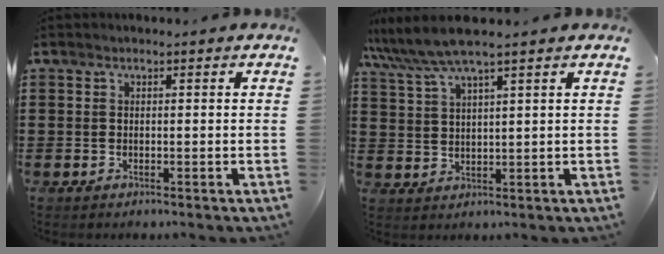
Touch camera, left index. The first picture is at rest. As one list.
[{"total": 5.7, "force": [4.4, 0.3, 3.6], "torque": [-0.083, -0.009, 0.076]}]